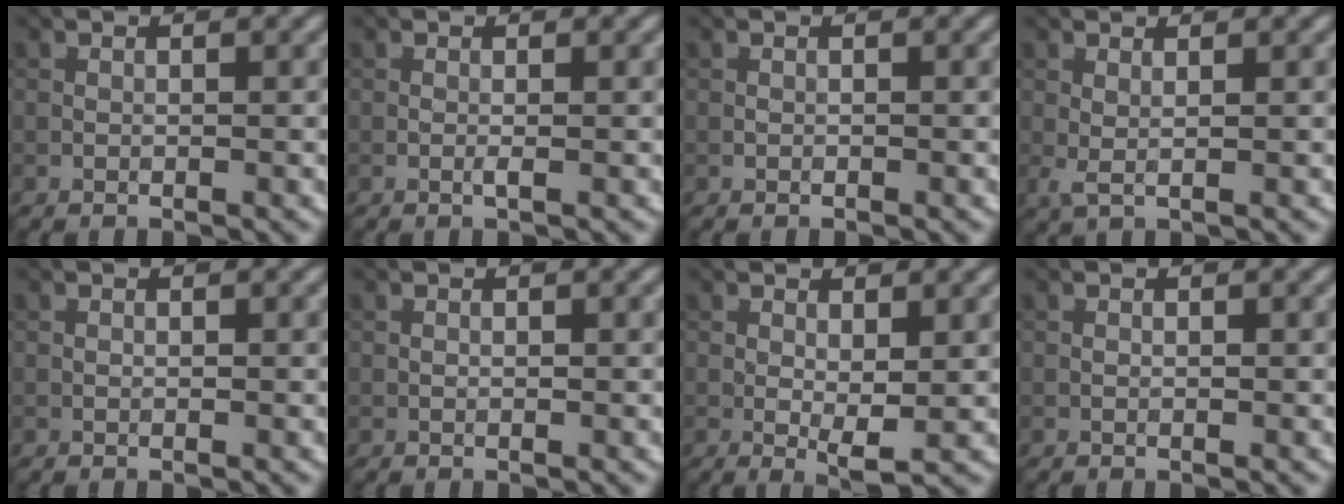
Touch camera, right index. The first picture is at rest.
{"total": 0.5, "force": [-0.1, 0.0, 0.5], "torque": [-0.013, -0.002, -0.003]}
{"total": 0.0}
{"total": 1.2, "force": [0.5, 0.3, 1.1], "torque": [-0.027, 0.000, 0.011]}
{"total": 0.0}
{"total": 0.0}
{"total": 2.1, "force": [0.2, 0.7, 2.0], "torque": [-0.035, -0.006, 0.007]}
{"total": 0.0}